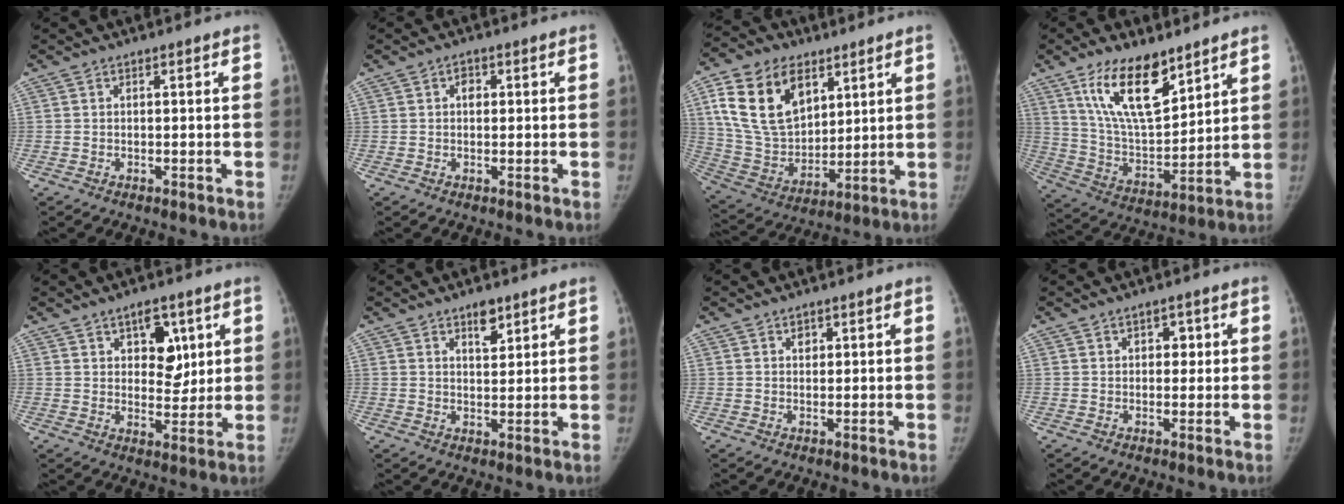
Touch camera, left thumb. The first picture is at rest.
{"total": 1.8, "force": [0.5, 1.3, 1.2], "torque": [-0.010, 0.003, 0.003]}
{"total": 19.6, "force": [8.5, 12.6, 12.4], "torque": [-0.205, -0.029, 0.169]}
{"total": 16.3, "force": [10.1, 6.7, 10.9], "torque": [-0.160, -0.059, 0.197]}
{"total": 8.1, "force": [3.5, 4.9, 5.4], "torque": [-0.045, -0.020, 0.054]}
{"total": 4.1, "force": [2.7, 1.9, 2.4], "torque": [-0.021, -0.017, 0.044]}
{"total": 1.4, "force": [0.7, 1.0, 0.6], "torque": [0.000, -0.002, 0.010]}
{"total": 2.8, "force": [0.9, 2.0, 1.7], "torque": [-0.004, 0.000, 0.010]}